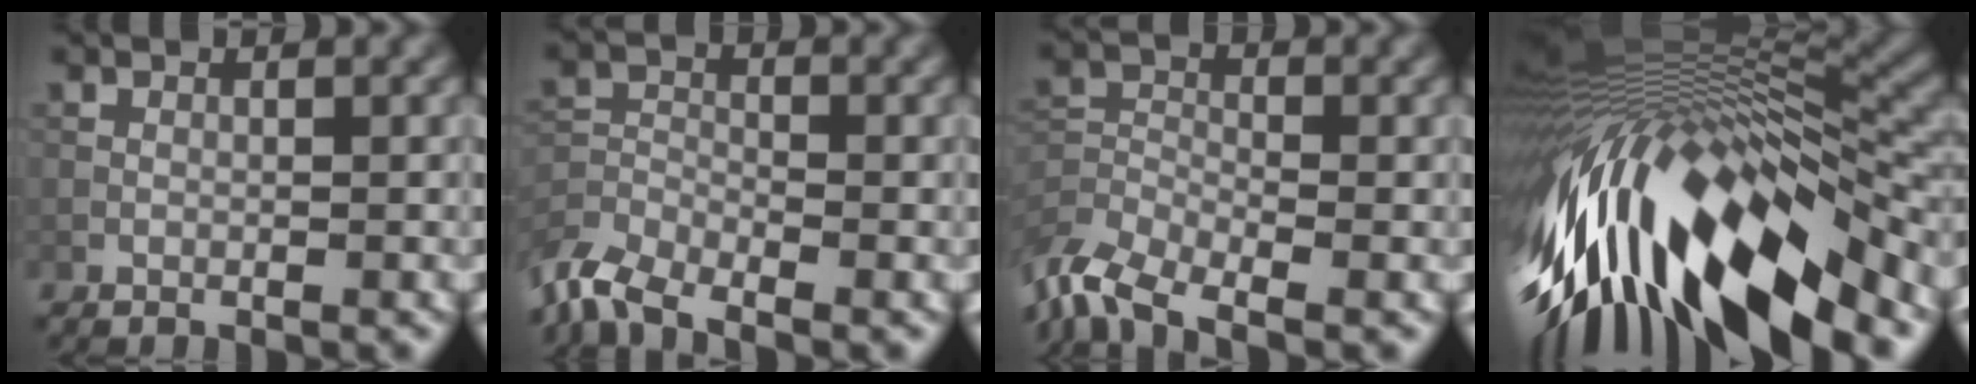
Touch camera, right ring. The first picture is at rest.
{"total": 5.6, "force": [-4.8, 1.6, 2.4], "torque": [-0.051, -0.016, -0.100]}
{"total": 6.9, "force": [-5.6, 2.4, 3.2], "torque": [-0.064, -0.013, -0.115]}
{"total": 16.5, "force": [-6.3, 5.7, 14.2], "torque": [-0.258, 0.007, -0.114]}